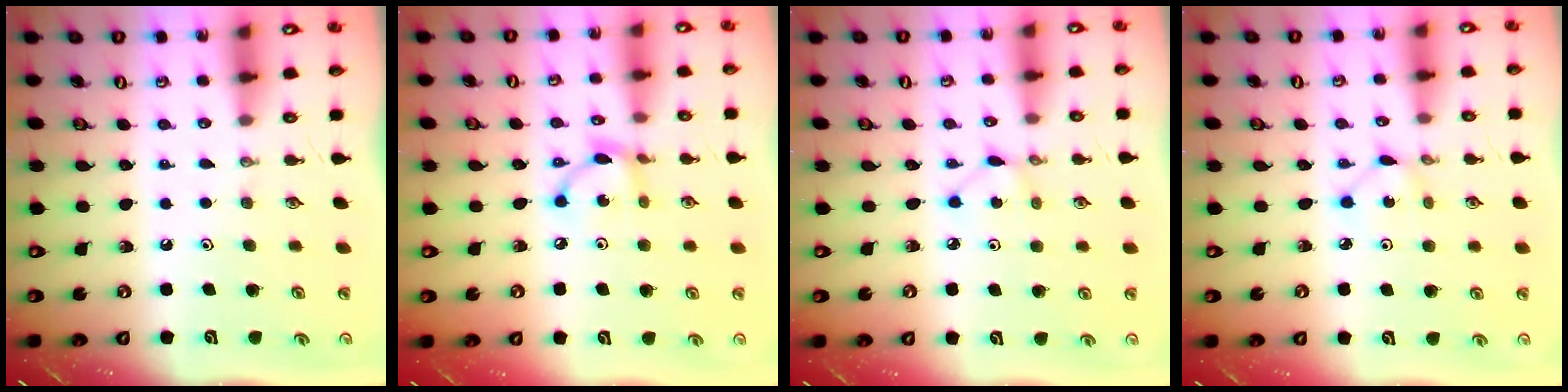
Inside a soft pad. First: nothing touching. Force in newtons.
{"total": 6.5, "press": 6.5, "slide": 0.1}
{"total": 2.1, "press": 2.1, "slide": 0.1}
{"total": 1.3, "press": 1.3, "slide": 0.2}